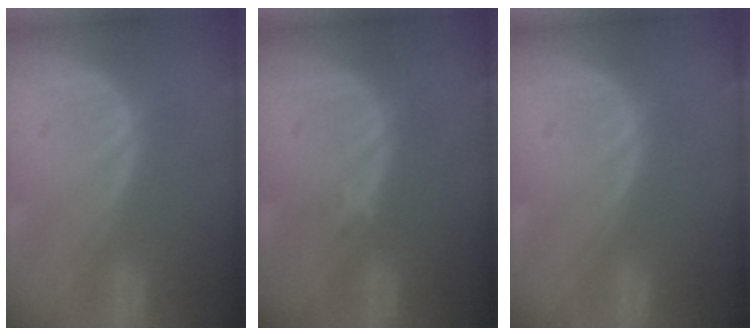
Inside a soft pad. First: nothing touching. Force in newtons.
{"total": 0.7, "press": 0.7, "slide": 0.1}
{"total": 0.0}